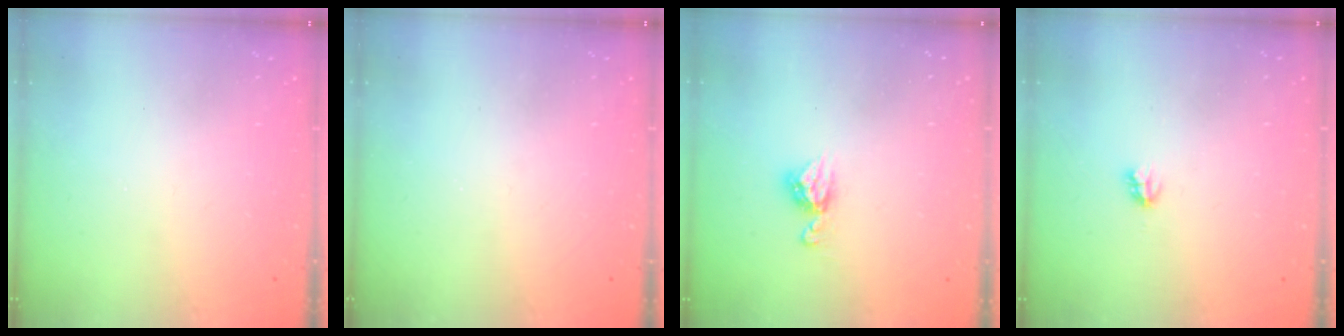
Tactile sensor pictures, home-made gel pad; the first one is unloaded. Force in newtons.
{"total": 0.0}
{"total": 7.3, "press": 7.2, "slide": 0.7}
{"total": 2.2, "press": 2.2, "slide": 0.2}